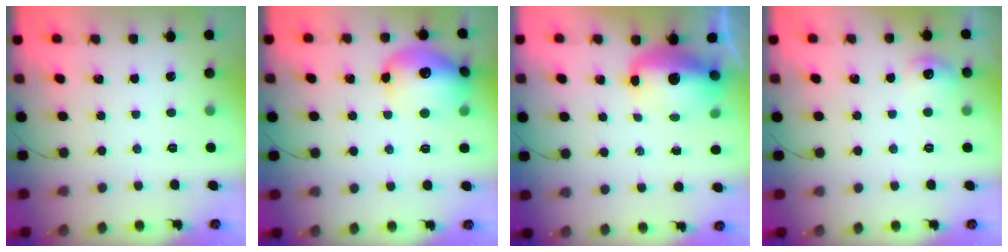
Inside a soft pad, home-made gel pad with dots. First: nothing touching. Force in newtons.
{"total": 16.1, "press": 16.0, "slide": 1.7}
{"total": 11.2, "press": 10.9, "slide": 2.9}
{"total": 7.5, "press": 7.4, "slide": 1.5}